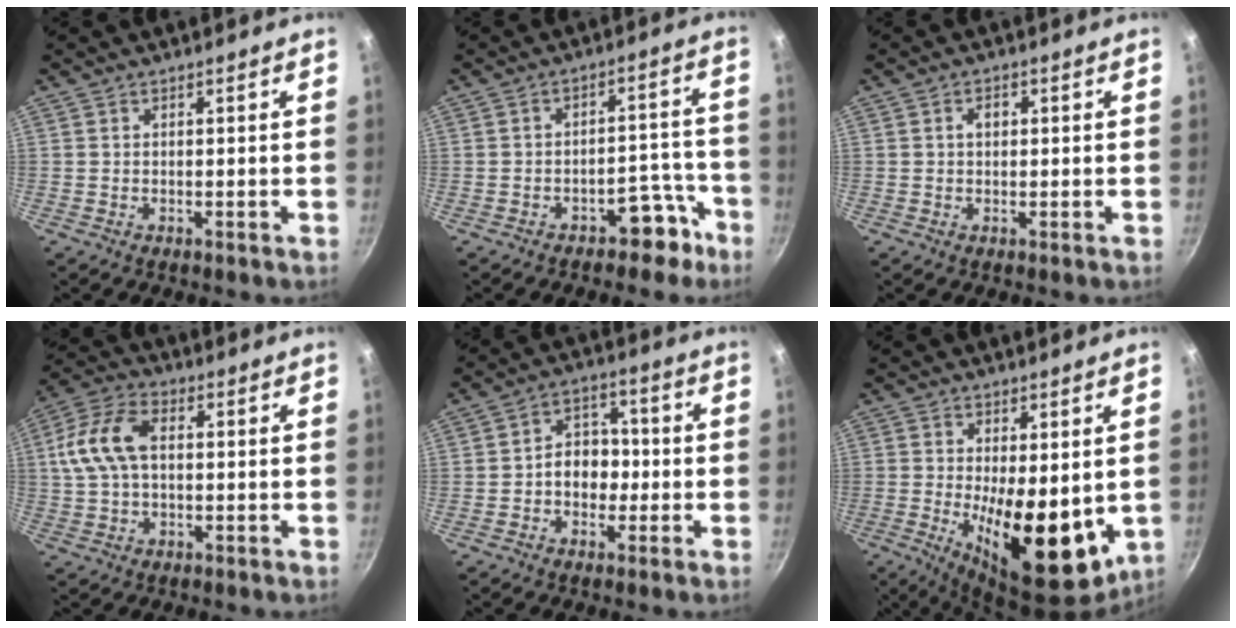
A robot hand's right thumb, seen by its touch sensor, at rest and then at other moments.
{"total": 7.3, "force": [-4.8, 3.9, 3.9], "torque": [-0.027, 0.061, -0.067]}
{"total": 2.0, "force": [0.4, 1.3, 1.4], "torque": [-0.019, 0.006, 0.004]}
{"total": 10.9, "force": [1.5, 6.6, 8.5], "torque": [-0.181, 0.028, 0.024]}
{"total": 7.8, "force": [-1.0, 6.0, 4.9], "torque": [-0.038, 0.026, -0.029]}
{"total": 17.4, "force": [-2.7, 7.4, 15.6], "torque": [-0.217, -0.035, -0.017]}